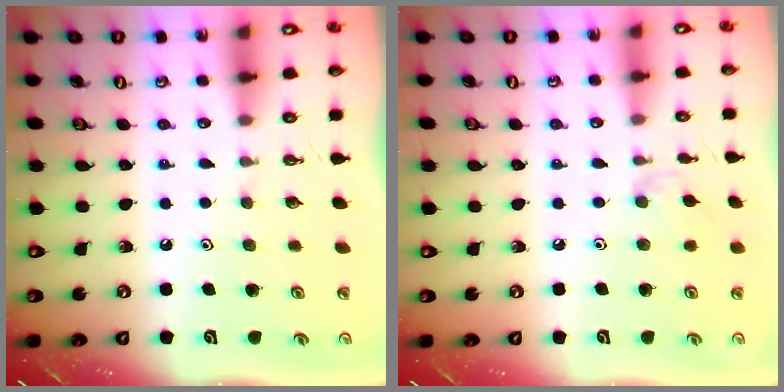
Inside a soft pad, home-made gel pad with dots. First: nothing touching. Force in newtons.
{"total": 5.9, "press": 5.9, "slide": 0.6}